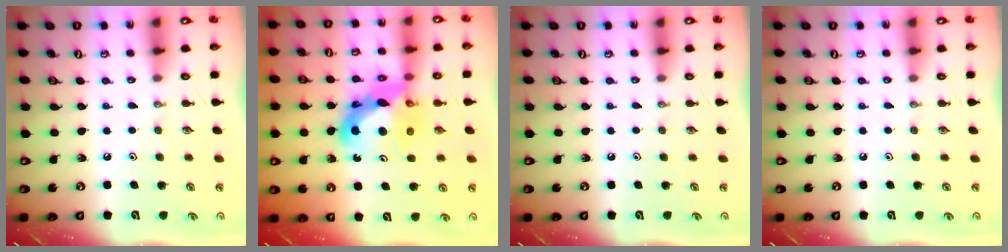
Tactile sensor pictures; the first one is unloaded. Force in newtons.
{"total": 12.7, "press": 12.6, "slide": 1.1}
{"total": 0.0}
{"total": 0.0}